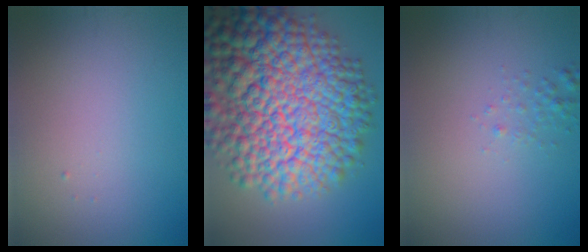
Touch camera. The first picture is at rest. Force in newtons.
{"total": 16.7, "press": 16.7, "slide": 0.5}
{"total": 0.9, "press": 0.9, "slide": 0.1}